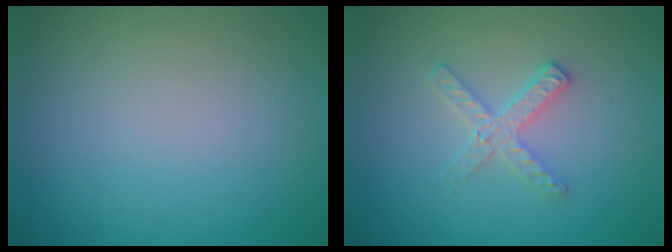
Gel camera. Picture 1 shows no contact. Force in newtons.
{"total": 2.2, "press": 2.2, "slide": 0.3}